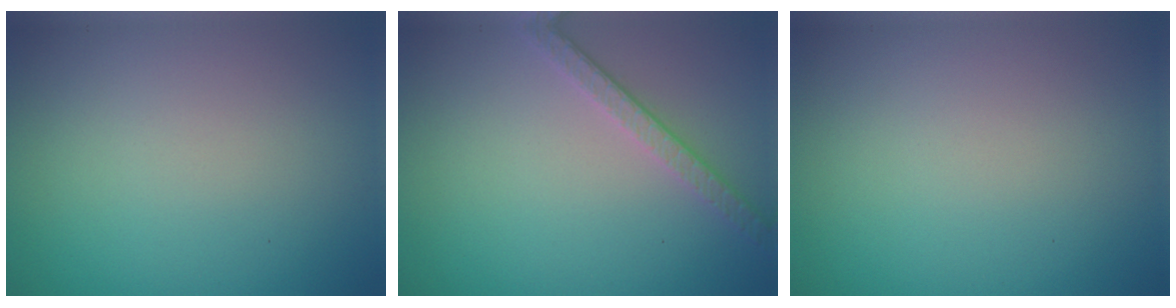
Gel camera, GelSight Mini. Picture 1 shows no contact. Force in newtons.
{"total": 2.5, "press": 2.2, "slide": 1.2}
{"total": 0.0}